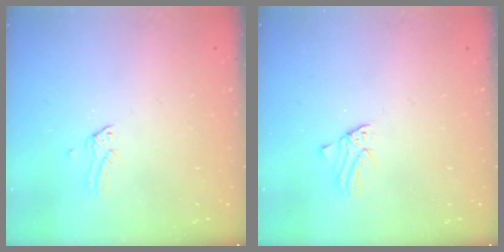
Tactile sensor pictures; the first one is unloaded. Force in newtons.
{"total": 1.1, "press": 1.1, "slide": 0.2}